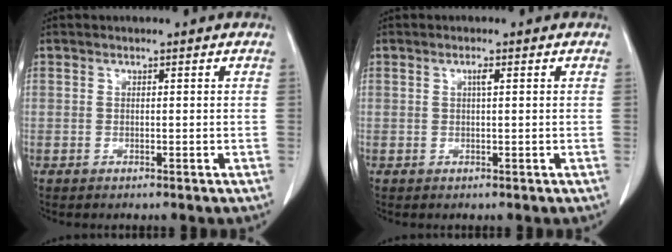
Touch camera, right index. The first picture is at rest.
{"total": 1.0, "force": [0.3, 0.1, 0.9], "torque": [-0.018, 0.002, 0.005]}